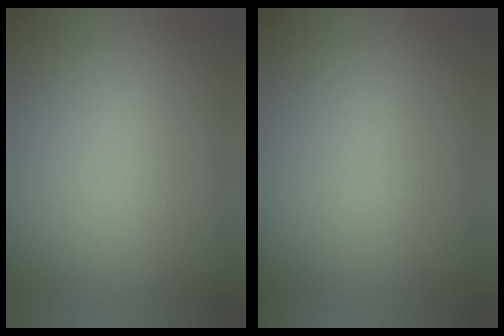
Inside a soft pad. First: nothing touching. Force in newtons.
{"total": 1.3}